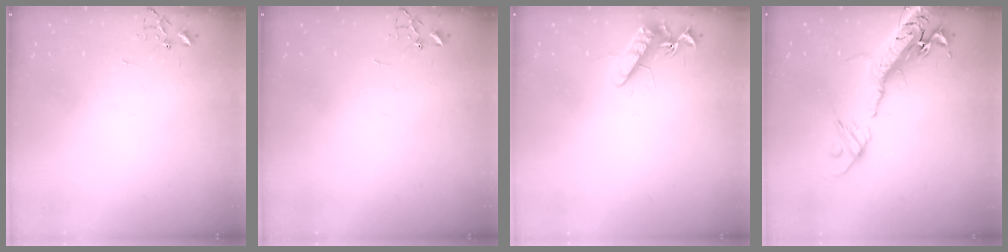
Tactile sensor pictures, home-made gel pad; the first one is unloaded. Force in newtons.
{"total": 0.0}
{"total": 11.9, "press": 11.8, "slide": 1.3}
{"total": 23.7, "press": 23.1, "slide": 5.3}